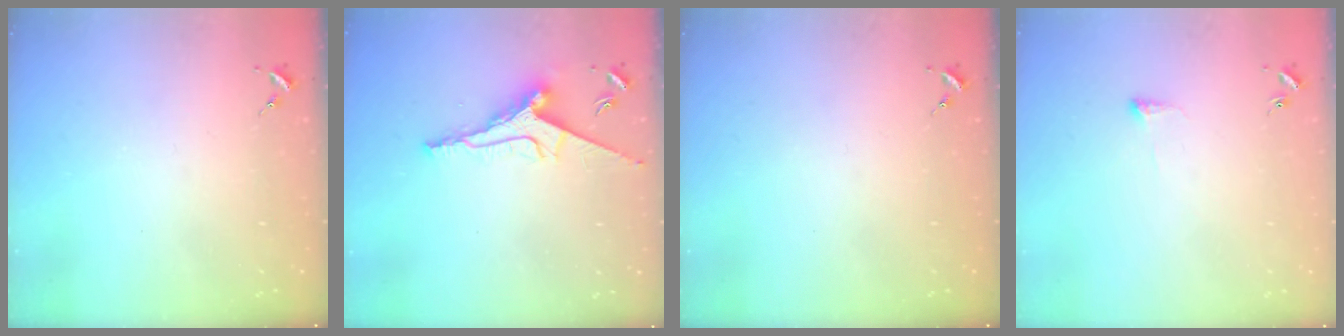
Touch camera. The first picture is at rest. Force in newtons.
{"total": 10.2, "press": 10.2, "slide": 0.2}
{"total": 0.0}
{"total": 4.0, "press": 4.0, "slide": 0.5}